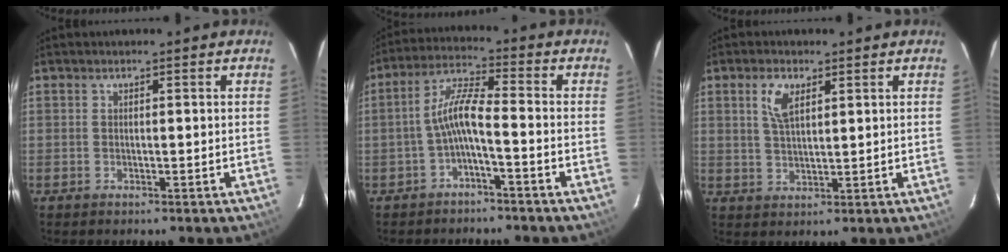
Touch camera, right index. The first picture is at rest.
{"total": 6.0, "force": [-2.5, 0.7, 5.4], "torque": [-0.127, 0.018, -0.046]}
{"total": 4.8, "force": [2.2, 2.2, 3.6], "torque": [-0.071, 0.006, 0.045]}